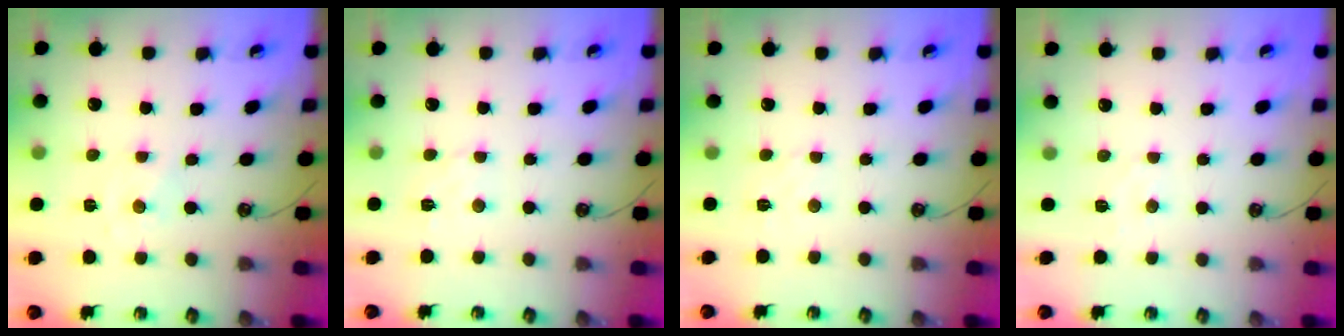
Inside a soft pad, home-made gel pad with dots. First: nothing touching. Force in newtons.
{"total": 3.5, "press": 3.5, "slide": 0.5}
{"total": 2.8, "press": 2.7, "slide": 0.5}
{"total": 4.5, "press": 4.5, "slide": 0.6}